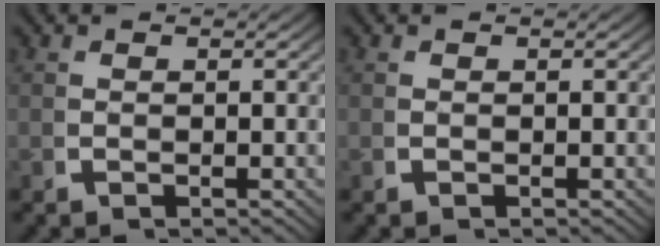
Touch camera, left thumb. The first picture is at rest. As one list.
[{"total": 0.0}]